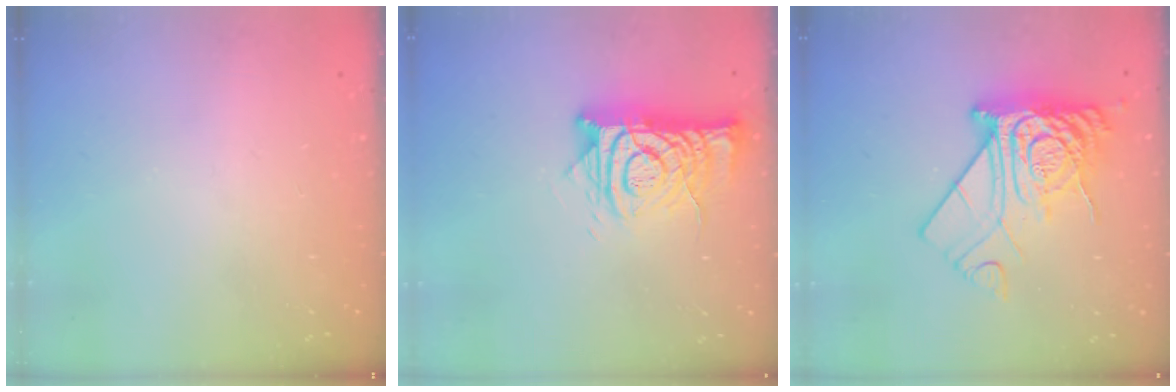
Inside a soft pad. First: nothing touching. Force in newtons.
{"total": 13.3, "press": 13.3, "slide": 1.1}
{"total": 15.8, "press": 15.8, "slide": 1.6}